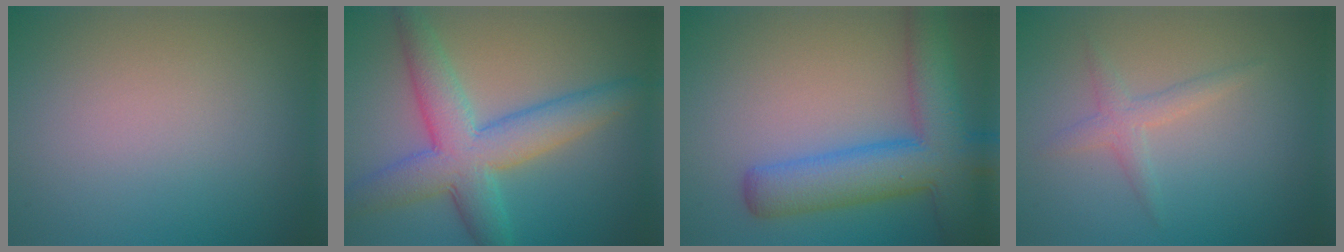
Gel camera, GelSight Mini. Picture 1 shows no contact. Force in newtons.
{"total": 7.5, "press": 7.5, "slide": 0.1}
{"total": 8.5, "press": 8.4, "slide": 0.5}
{"total": 1.8, "press": 1.8, "slide": 0.1}